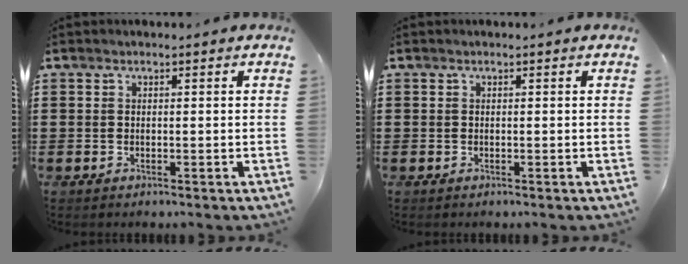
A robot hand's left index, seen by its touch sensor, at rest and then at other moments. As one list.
[{"total": 0.0}]